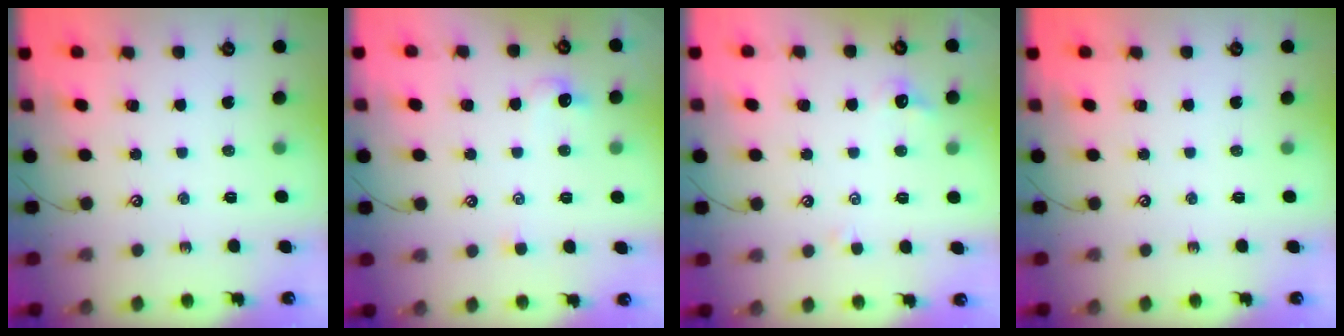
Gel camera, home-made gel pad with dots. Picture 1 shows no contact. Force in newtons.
{"total": 0.6, "press": 0.1, "slide": 0.6}
{"total": 1.2, "press": 0.9, "slide": 0.8}
{"total": 0.0}